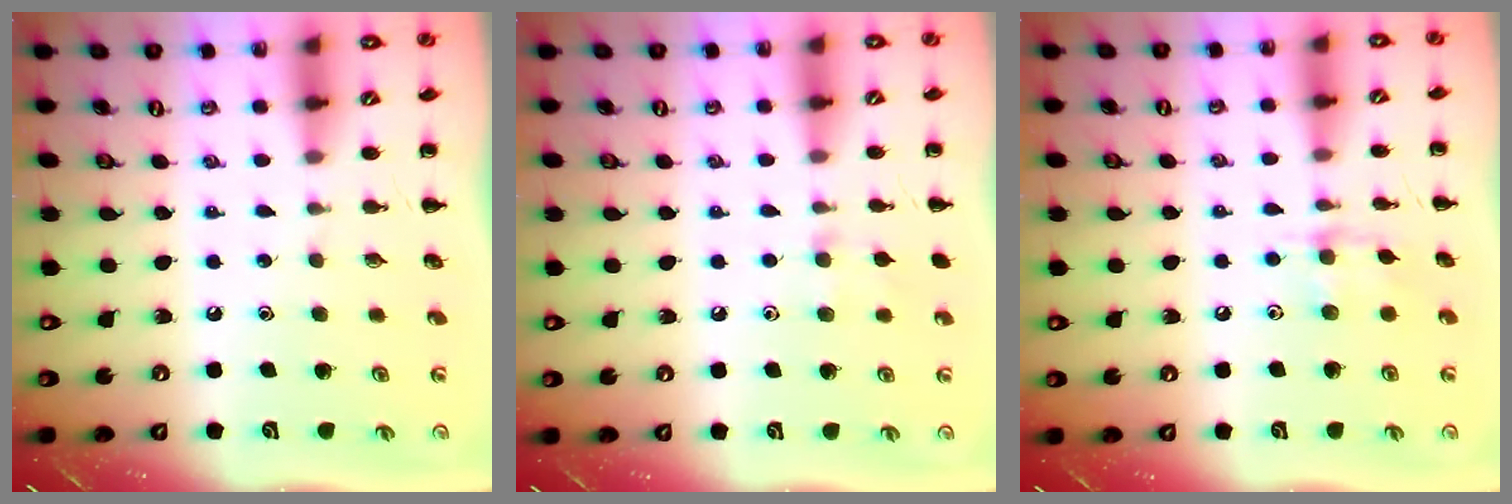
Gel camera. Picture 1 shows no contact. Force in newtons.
{"total": 5.7, "press": 5.4, "slide": 1.9}
{"total": 6.7, "press": 6.7, "slide": 0.5}